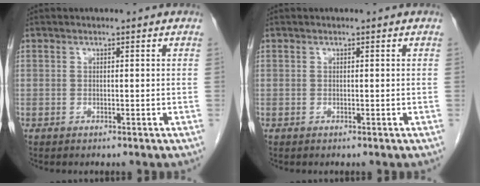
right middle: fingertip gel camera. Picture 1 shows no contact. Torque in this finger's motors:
{"motor_torque": [-0.04, -0.04, 0.00, 0.00]}